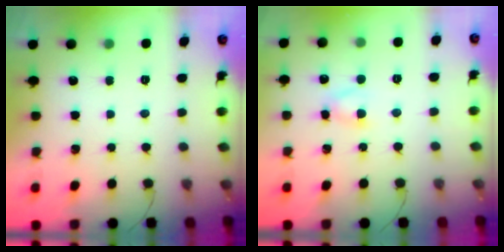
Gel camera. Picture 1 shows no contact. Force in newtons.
{"total": 3.7, "press": 3.5, "slide": 1.0}